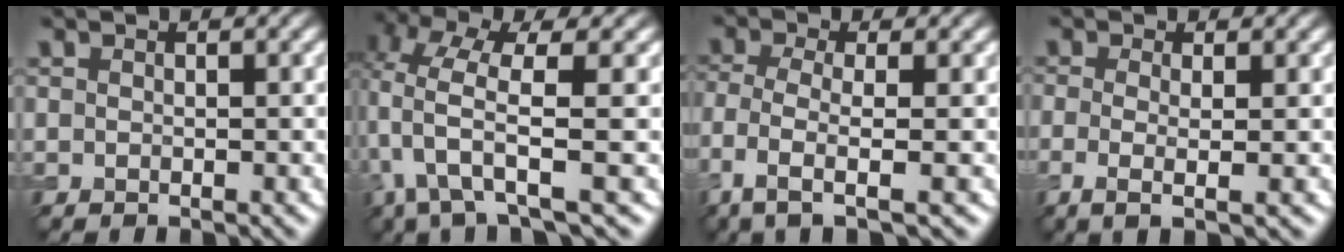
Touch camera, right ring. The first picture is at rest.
{"total": 7.0, "force": [-0.5, 1.9, 6.8], "torque": [-0.138, -0.004, -0.013]}
{"total": 4.2, "force": [-1.9, 1.0, 3.6], "torque": [-0.080, -0.006, -0.042]}
{"total": 2.7, "force": [-0.3, 0.7, 2.6], "torque": [-0.047, -0.007, -0.007]}